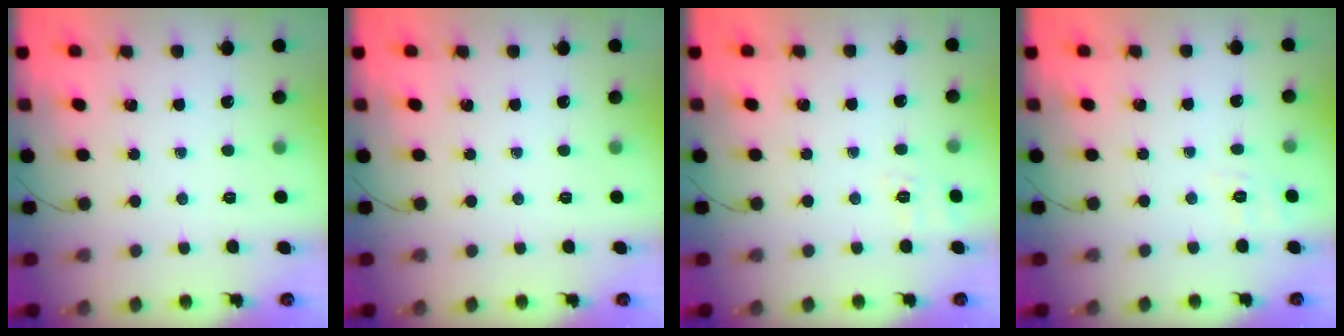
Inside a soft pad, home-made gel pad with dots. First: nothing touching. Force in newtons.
{"total": 0.0}
{"total": 2.4, "press": 1.1, "slide": 2.1}
{"total": 2.5, "press": 1.0, "slide": 2.3}